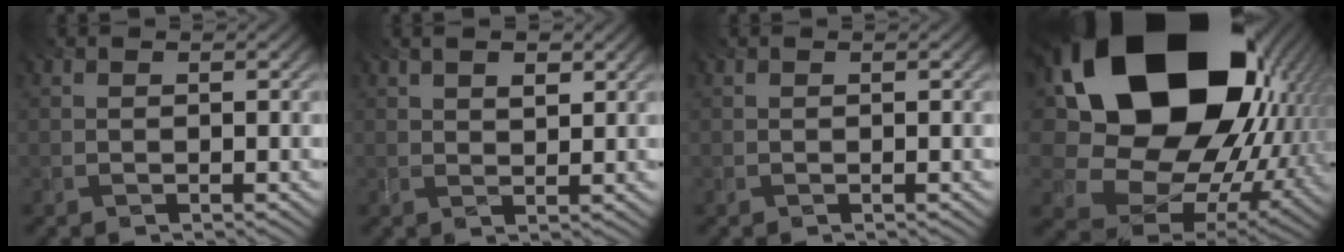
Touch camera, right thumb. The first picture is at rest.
{"total": 3.0, "force": [1.6, 1.4, 2.1], "torque": [-0.034, -0.004, 0.032]}
{"total": 0.0}
{"total": 23.3, "force": [6.5, 17.1, 14.4], "torque": [-0.332, -0.039, 0.154]}